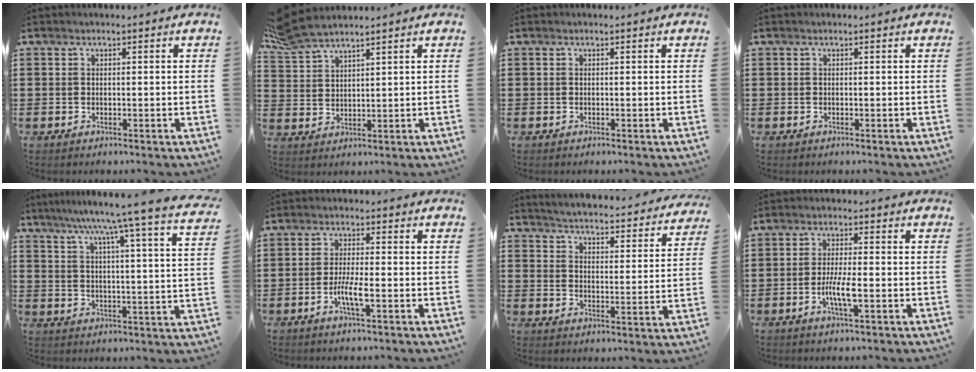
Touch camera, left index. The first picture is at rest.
{"total": 5.9, "force": [5.4, 0.9, 2.4], "torque": [-0.066, -0.013, 0.100]}
{"total": 0.0}
{"total": 0.0}
{"total": 8.9, "force": [7.6, -1.9, 4.1], "torque": [-0.102, -0.058, 0.119]}
{"total": 4.4, "force": [-1.5, 0.7, 4.1], "torque": [-0.082, -0.005, -0.031]}
{"total": 3.7, "force": [3.6, -0.5, 0.4], "torque": [-0.030, -0.038, 0.054]}
{"total": 4.8, "force": [-1.4, 0.8, 4.5], "torque": [-0.082, -0.002, -0.027]}